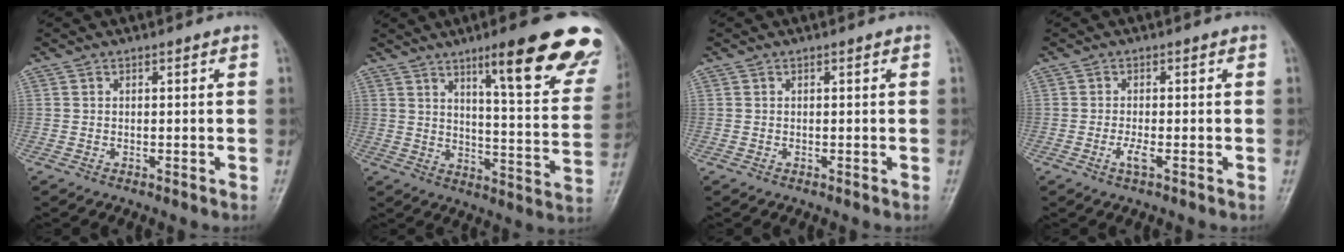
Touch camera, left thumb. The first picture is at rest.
{"total": 22.4, "force": [13.9, 3.9, 17.2], "torque": [-0.194, -0.061, 0.186]}
{"total": 0.0}
{"total": 2.2, "force": [-0.7, 0.4, 2.1], "torque": [-0.042, -0.001, -0.013]}